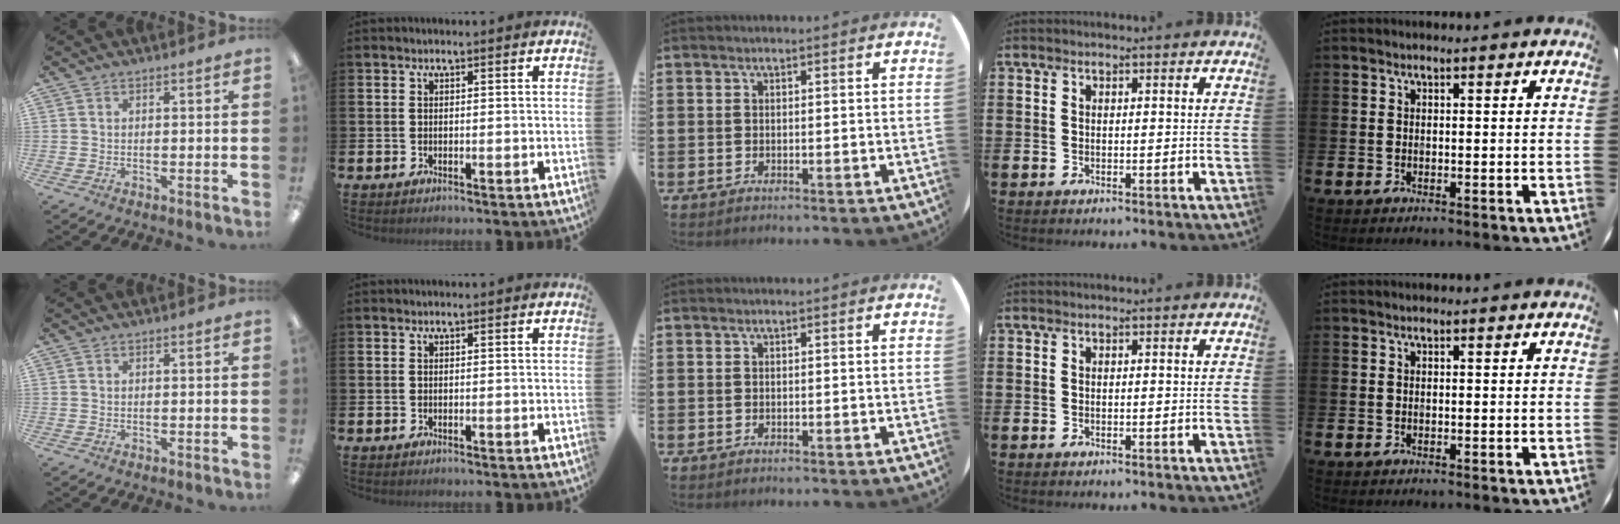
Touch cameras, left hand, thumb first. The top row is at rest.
{}